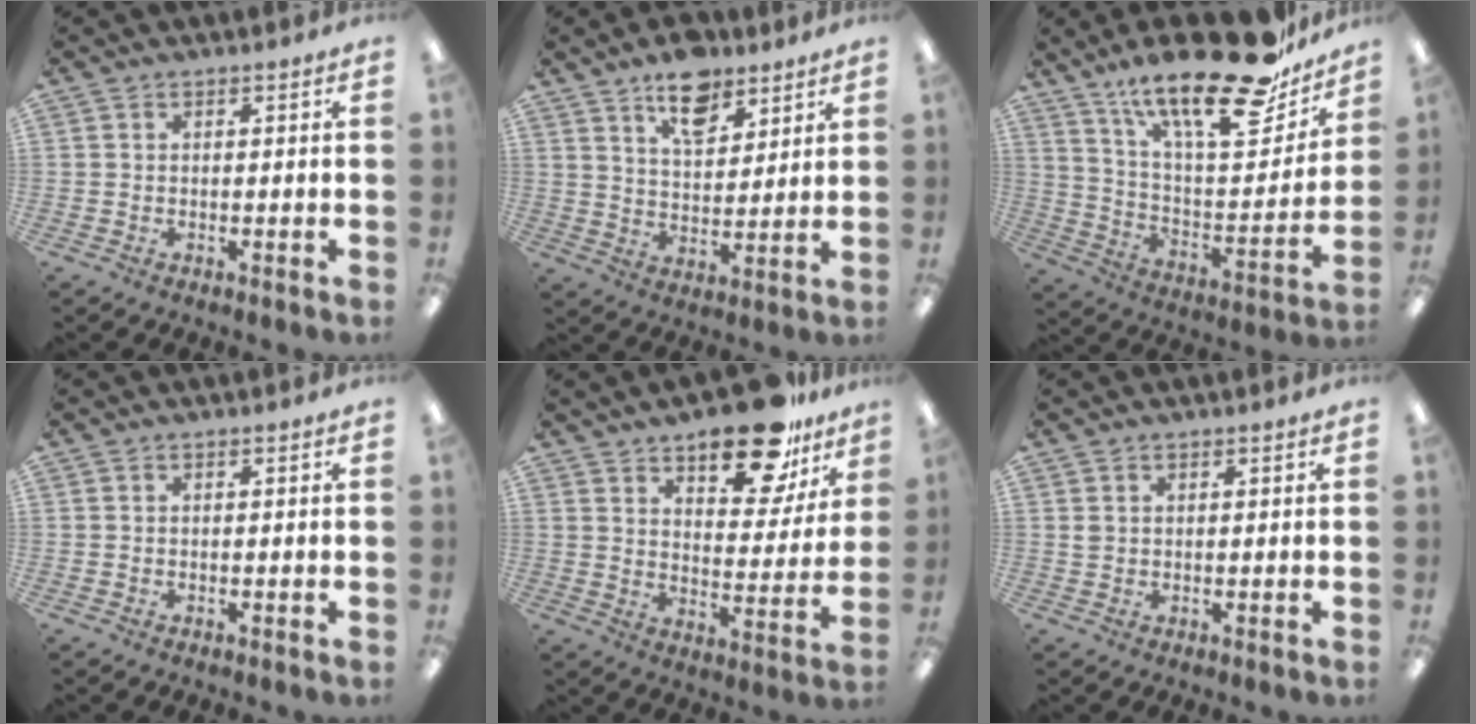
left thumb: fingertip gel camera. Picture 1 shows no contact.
{"total": 10.9, "force": [7.8, 5.6, 5.2], "torque": [-0.068, -0.038, 0.137]}
{"total": 25.8, "force": [18.4, 7.7, 16.3], "torque": [-0.247, -0.118, 0.302]}
{"total": 0.0}
{"total": 17.7, "force": [12.9, 7.1, 9.9], "torque": [-0.132, -0.073, 0.214]}
{"total": 1.1, "force": [0.7, 0.8, 0.4], "torque": [-0.009, 0.003, 0.013]}